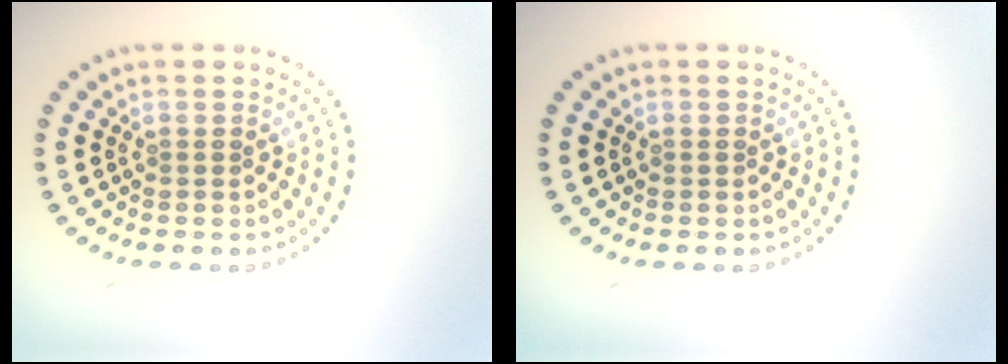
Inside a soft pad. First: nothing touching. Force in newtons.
{"total": 0.0}